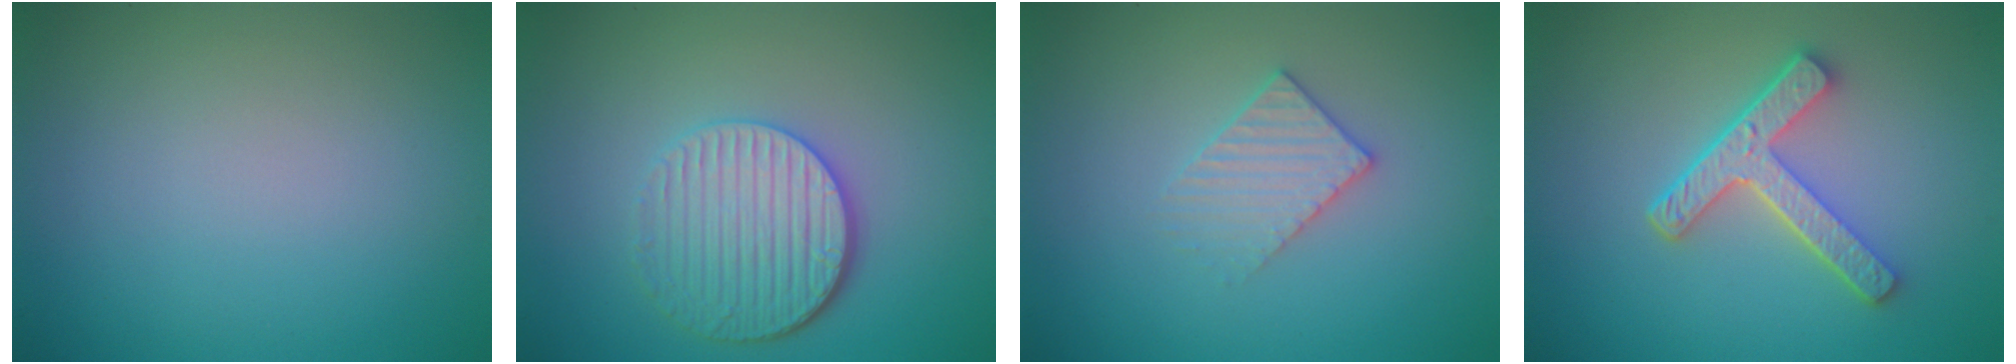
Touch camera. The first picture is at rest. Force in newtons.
{"total": 4.8, "press": 3.9, "slide": 2.8}
{"total": 2.3, "press": 2.2, "slide": 0.3}
{"total": 4.5, "press": 3.5, "slide": 2.8}